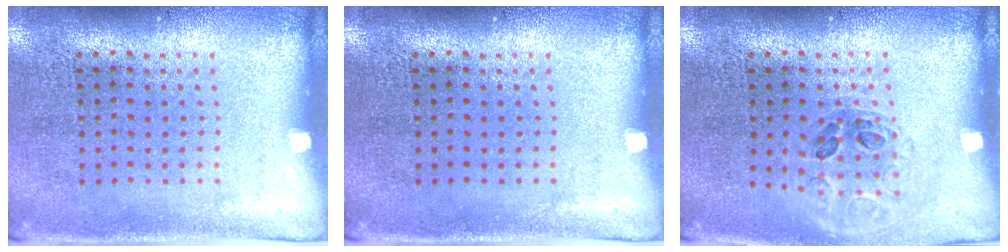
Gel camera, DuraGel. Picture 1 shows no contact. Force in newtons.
{"total": 0.0}
{"total": 1.0, "press": 1.0, "slide": 0.3}